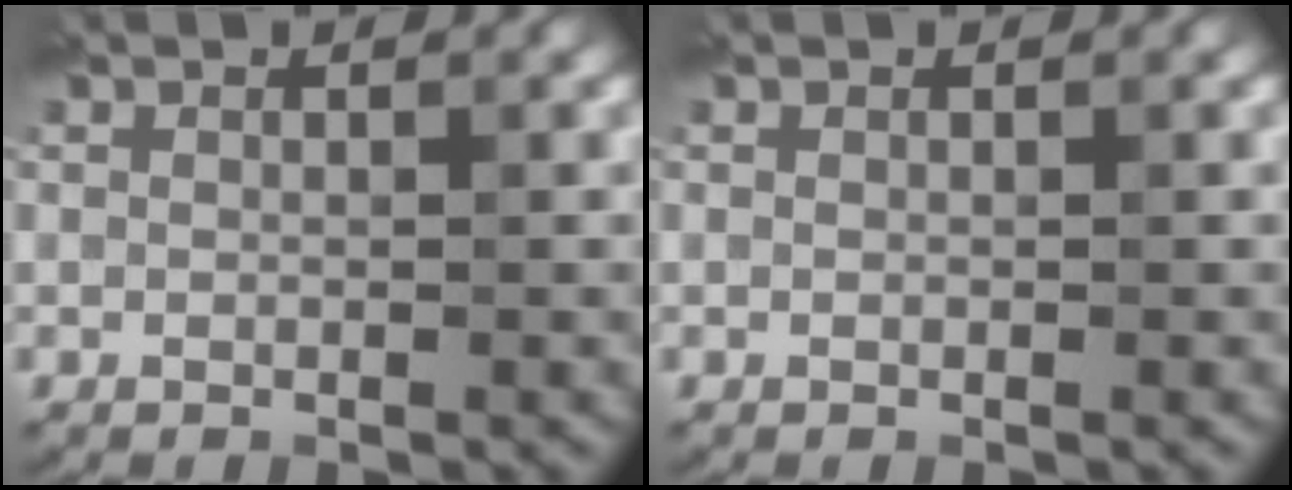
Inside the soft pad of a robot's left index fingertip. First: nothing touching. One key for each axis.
{"total": 0.0}